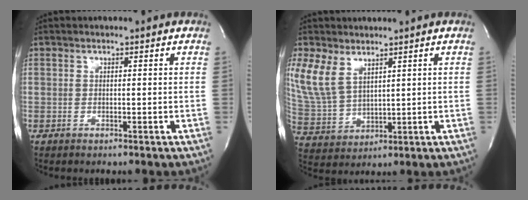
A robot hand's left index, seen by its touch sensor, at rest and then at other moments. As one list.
[{"total": 7.4, "force": [4.3, 4.1, 4.4], "torque": [-0.118, 0.004, 0.102]}]